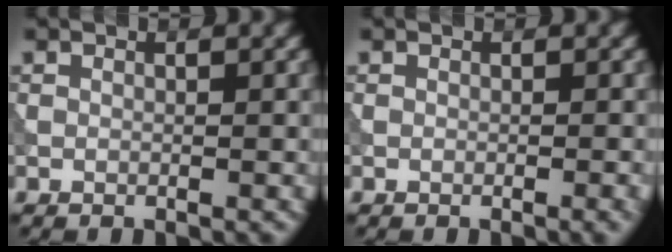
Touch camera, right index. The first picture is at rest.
{"total": 1.0, "force": [-0.3, 0.2, 1.0], "torque": [-0.010, 0.000, -0.006]}